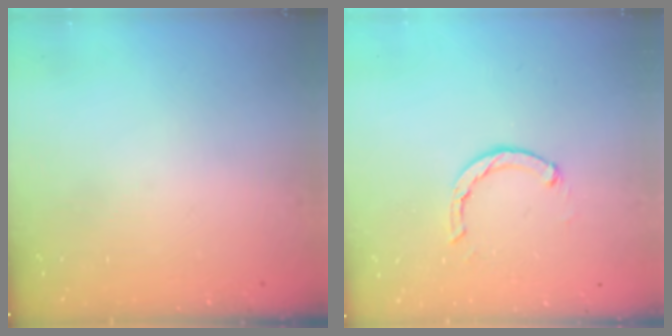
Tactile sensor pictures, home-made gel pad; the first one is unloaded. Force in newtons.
{"total": 2.1, "press": 2.1, "slide": 0.3}